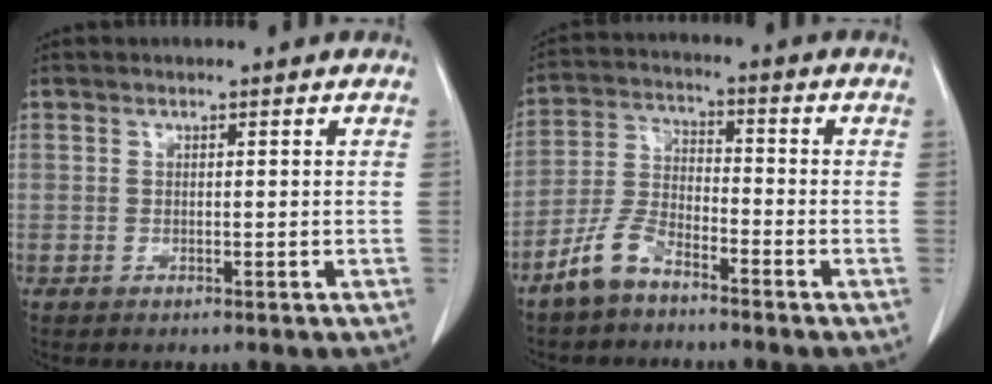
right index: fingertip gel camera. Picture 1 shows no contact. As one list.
[{"total": 6.8, "force": [-5.1, 2.5, 3.7], "torque": [-0.092, 0.000, -0.107]}]